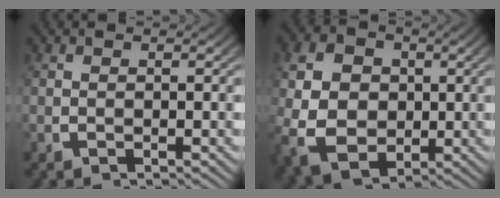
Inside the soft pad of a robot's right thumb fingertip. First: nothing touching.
{"total": 11.4, "force": [-0.9, 8.7, 7.4], "torque": [-0.164, -0.050, 0.012]}